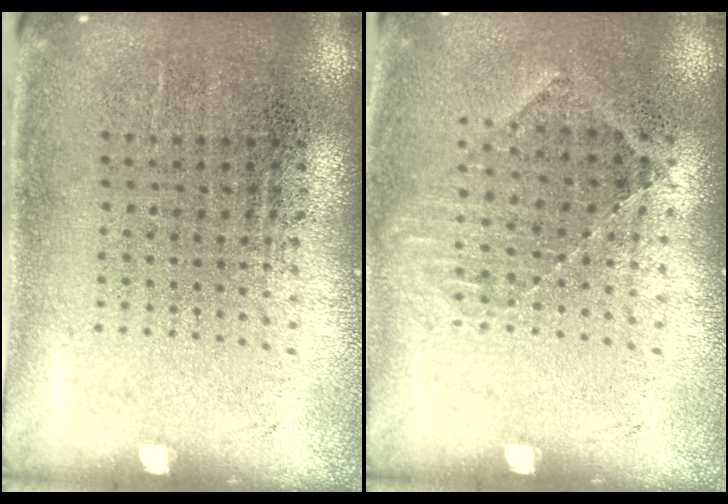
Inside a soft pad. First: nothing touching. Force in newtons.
{"total": 0.8, "press": 0.8, "slide": 0.3}